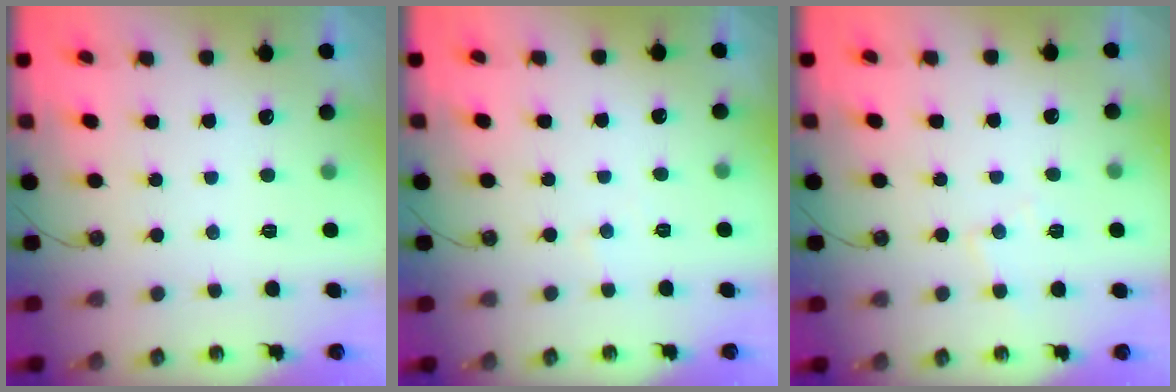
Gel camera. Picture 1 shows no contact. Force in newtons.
{"total": 3.3, "press": 3.3, "slide": 0.5}
{"total": 4.6, "press": 4.5, "slide": 0.8}